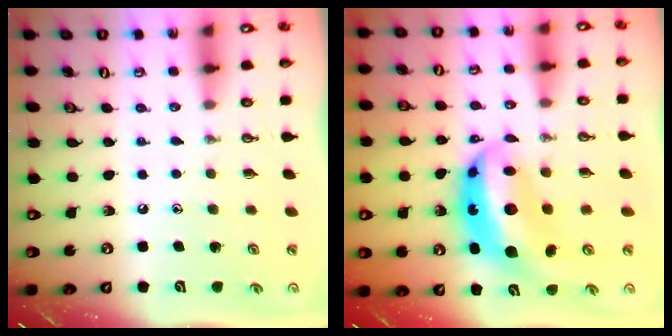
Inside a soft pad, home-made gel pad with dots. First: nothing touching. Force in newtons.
{"total": 13.4, "press": 13.3, "slide": 1.3}